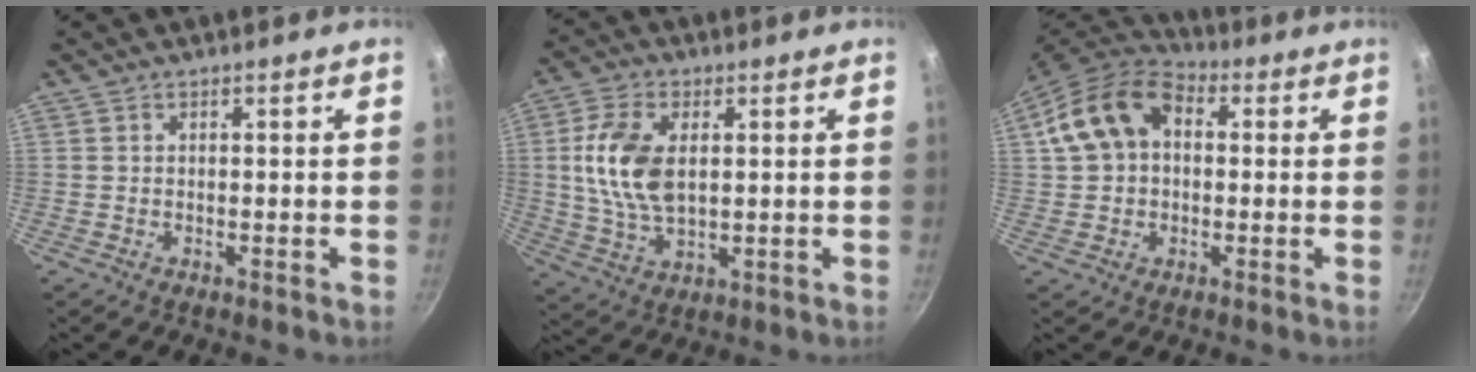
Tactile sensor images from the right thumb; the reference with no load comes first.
{"total": 11.3, "force": [1.7, 6.5, 9.1], "torque": [-0.172, -0.003, 0.032]}
{"total": 13.3, "force": [2.3, 9.7, 8.8], "torque": [-0.140, 0.030, 0.025]}